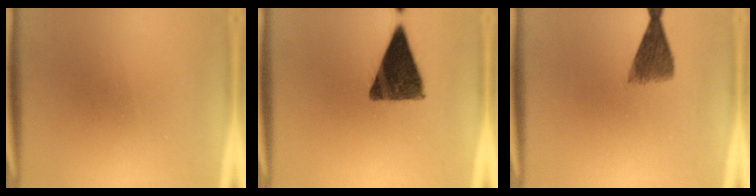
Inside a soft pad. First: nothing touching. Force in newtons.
{"total": 12.6}
{"total": 5.2}